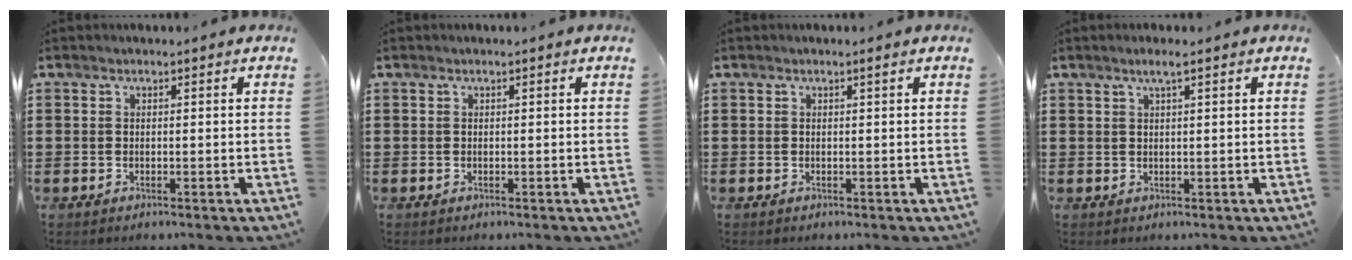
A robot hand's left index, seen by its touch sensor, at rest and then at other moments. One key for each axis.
{"total": 0.0}
{"total": 0.6, "fx": 0.3, "fy": 0.0, "fz": 0.5, "tx": -0.008, "ty": -0.001, "tz": 0.005}
{"total": 1.8, "fx": 1.0, "fy": 0.0, "fz": 1.5, "tx": -0.029, "ty": 0.001, "tz": 0.017}